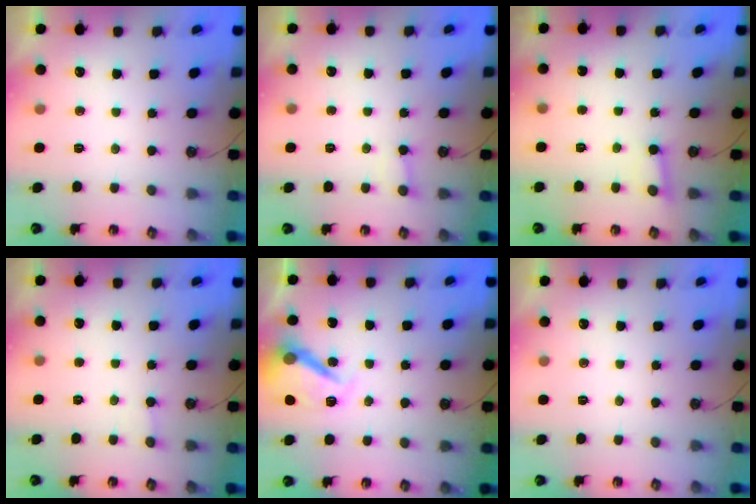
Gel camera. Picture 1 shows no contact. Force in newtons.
{"total": 3.7, "press": 3.7, "slide": 0.3}
{"total": 2.6, "press": 2.5, "slide": 0.8}
{"total": 1.4, "press": 1.4, "slide": 0.1}
{"total": 13.4, "press": 13.3, "slide": 1.2}
{"total": 0.0}